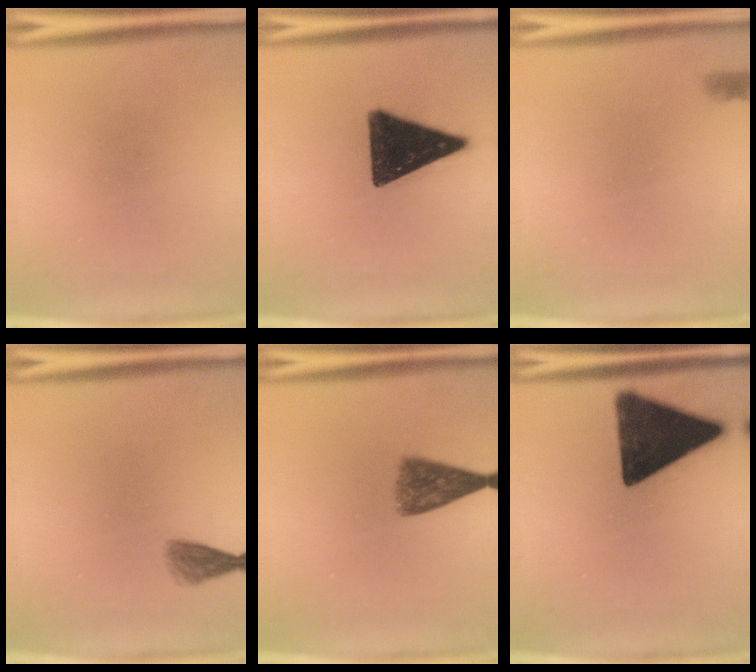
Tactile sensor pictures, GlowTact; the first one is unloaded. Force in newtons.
{"total": 15.2}
{"total": 0.7}
{"total": 2.0}
{"total": 5.9}
{"total": 16.1}